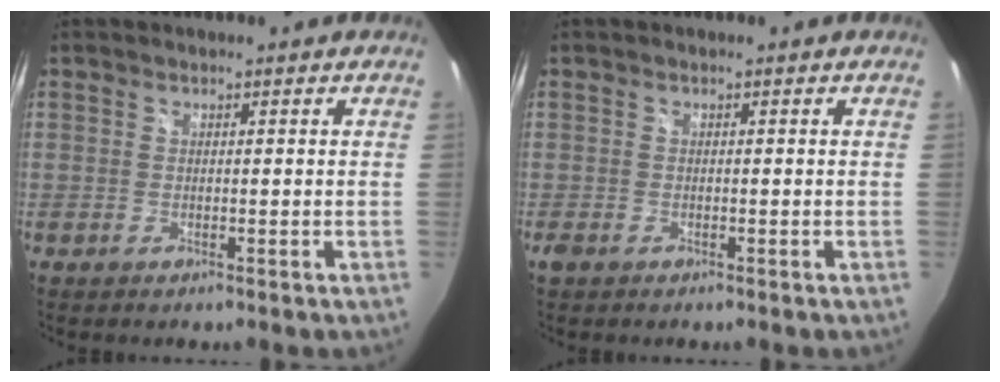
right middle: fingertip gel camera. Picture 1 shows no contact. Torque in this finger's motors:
{"motor_torque": [0.19, -0.41, 0.01, 0.03]}